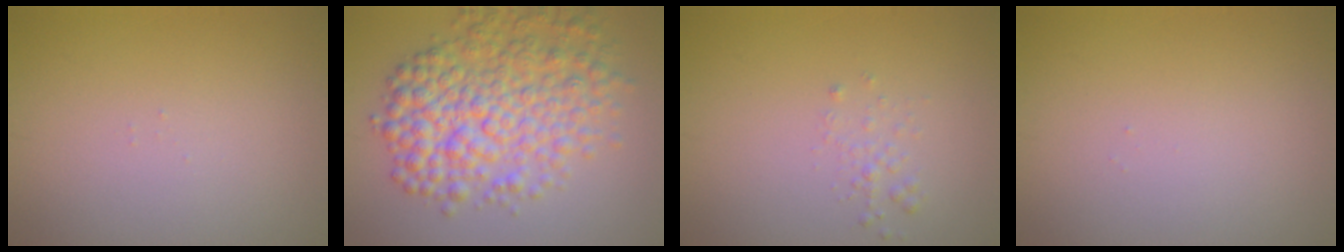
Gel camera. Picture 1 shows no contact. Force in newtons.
{"total": 7.8, "press": 7.8, "slide": 0.1}
{"total": 1.0, "press": 1.0, "slide": 0.1}
{"total": 0.0}